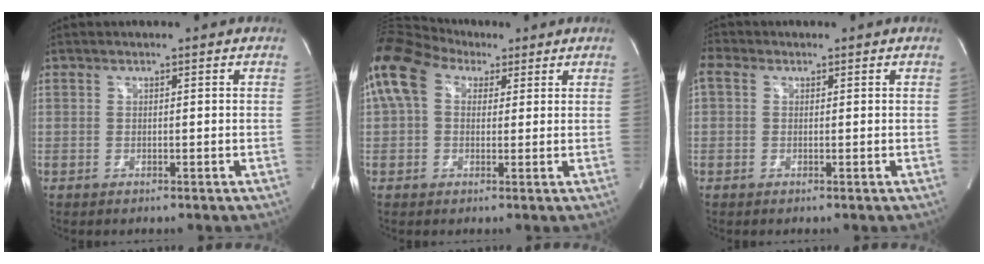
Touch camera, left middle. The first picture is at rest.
{"total": 11.1, "force": [5.0, 7.1, 6.9], "torque": [-0.166, 0.065, 0.090]}
{"total": 2.4, "force": [0.8, 1.8, 1.4], "torque": [-0.044, 0.018, 0.015]}